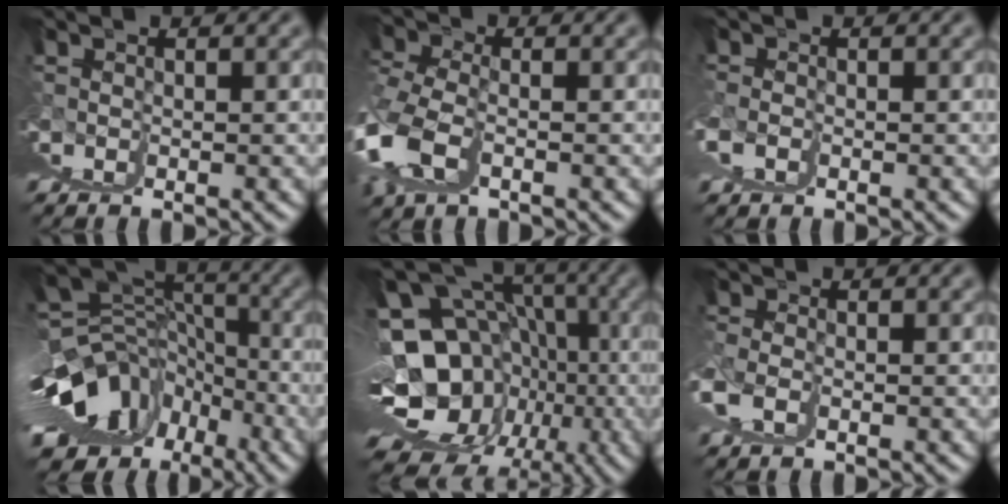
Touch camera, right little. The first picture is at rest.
{"total": 2.2, "force": [0.6, 0.4, 2.1], "torque": [-0.028, -0.001, 0.019]}
{"total": 1.5, "force": [0.5, -0.9, -1.0], "torque": [0.020, -0.002, 0.012]}
{"total": 11.0, "force": [1.4, 4.3, 10.1], "torque": [-0.124, 0.011, 0.039]}
{"total": 15.4, "force": [0.8, 7.4, 13.5], "torque": [-0.174, -0.014, 0.042]}
{"total": 1.5, "force": [1.3, 0.4, -0.6], "torque": [0.004, 0.001, 0.024]}